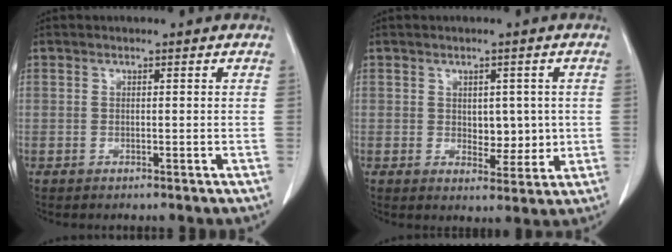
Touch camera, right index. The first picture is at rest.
{"total": 4.8, "force": [0.3, 2.8, 3.9], "torque": [-0.045, -0.004, 0.014]}